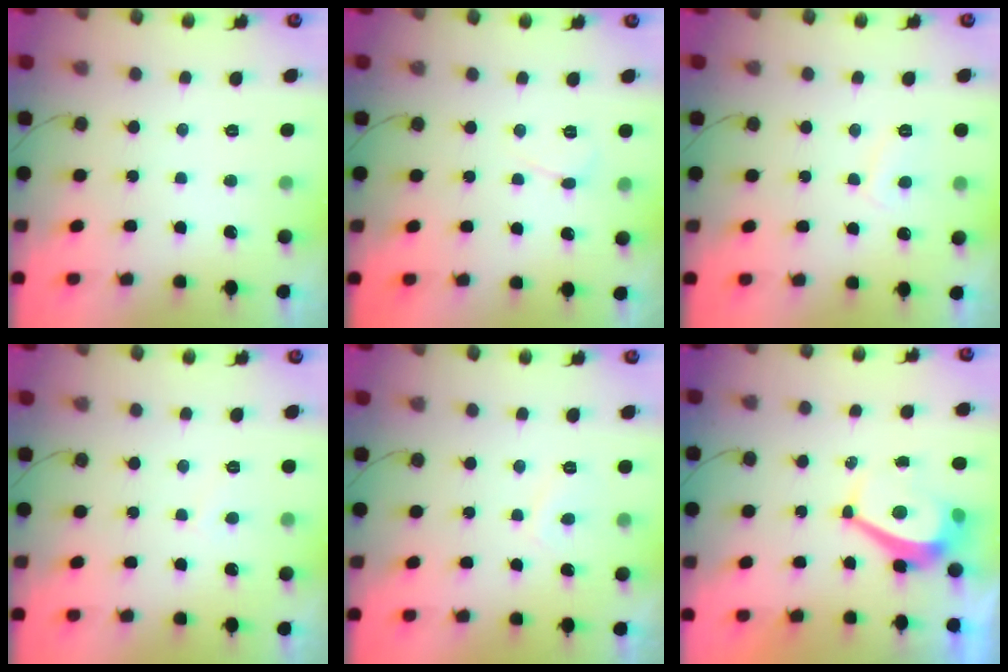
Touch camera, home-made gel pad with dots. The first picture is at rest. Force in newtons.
{"total": 3.0, "press": 3.0, "slide": 0.3}
{"total": 4.4, "press": 4.3, "slide": 0.4}
{"total": 4.2, "press": 4.1, "slide": 0.4}
{"total": 2.0, "press": 1.9, "slide": 0.5}
{"total": 5.1, "press": 5.1, "slide": 0.5}